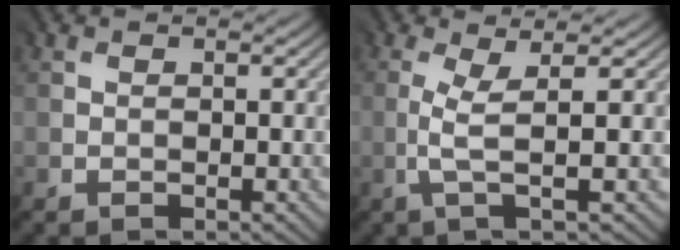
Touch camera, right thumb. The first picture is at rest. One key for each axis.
{"total": 2.6, "fx": -0.4, "fy": -0.3, "fz": 2.5, "tx": -0.054, "ty": 0.002, "tz": -0.010}